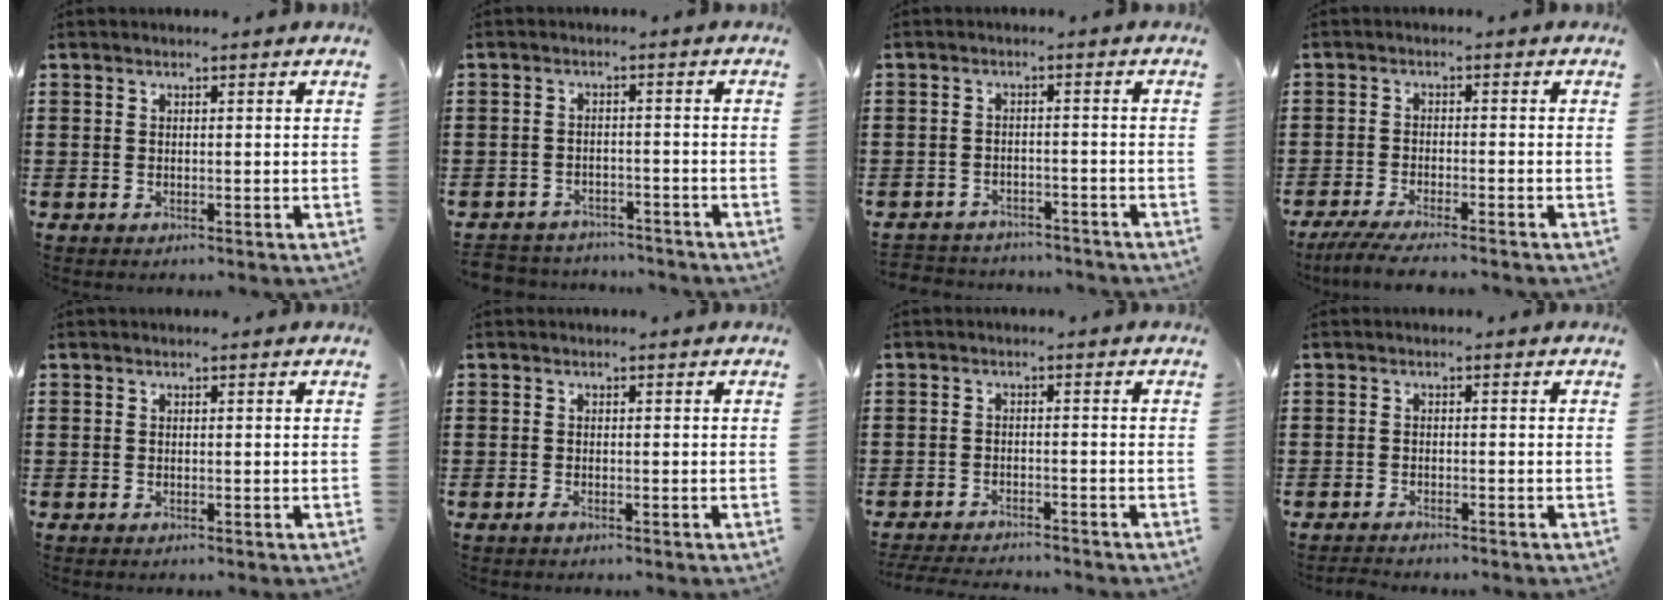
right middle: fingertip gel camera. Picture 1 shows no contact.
{"total": 3.0, "force": [-3.0, 0.4, -0.2], "torque": [-0.006, -0.003, -0.064]}
{"total": 2.7, "force": [-2.7, 0.4, -0.2], "torque": [-0.006, -0.003, -0.059]}
{"total": 3.8, "force": [-3.3, -0.1, 1.7], "torque": [-0.043, -0.014, -0.066]}
{"total": 0.0}
{"total": 0.6, "force": [-0.4, 0.0, 0.5], "torque": [-0.012, -0.007, -0.005]}
{"total": 2.7, "force": [-2.7, 0.0, 0.3], "torque": [-0.009, -0.003, -0.056]}
{"total": 1.1, "force": [-1.1, 0.0, 0.2], "torque": [-0.007, 0.000, -0.022]}